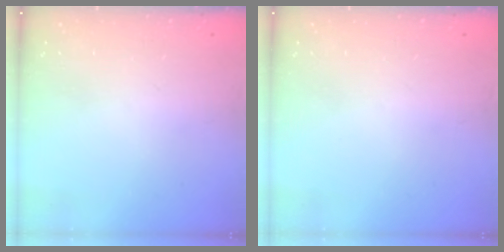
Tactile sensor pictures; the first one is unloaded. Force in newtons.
{"total": 0.0}